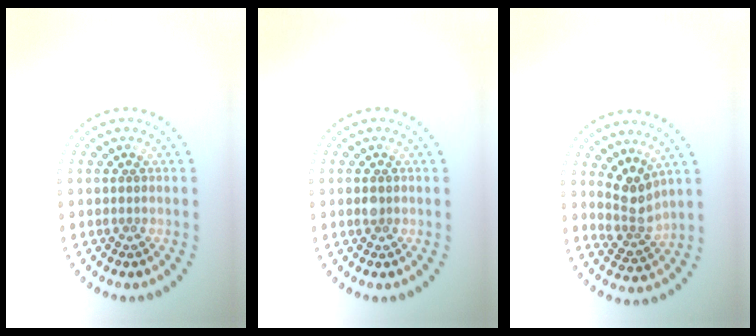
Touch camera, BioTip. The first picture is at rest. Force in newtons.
{"total": 1.0, "press": 1.0, "slide": 0.1}
{"total": 2.9, "press": 2.3, "slide": 1.8}